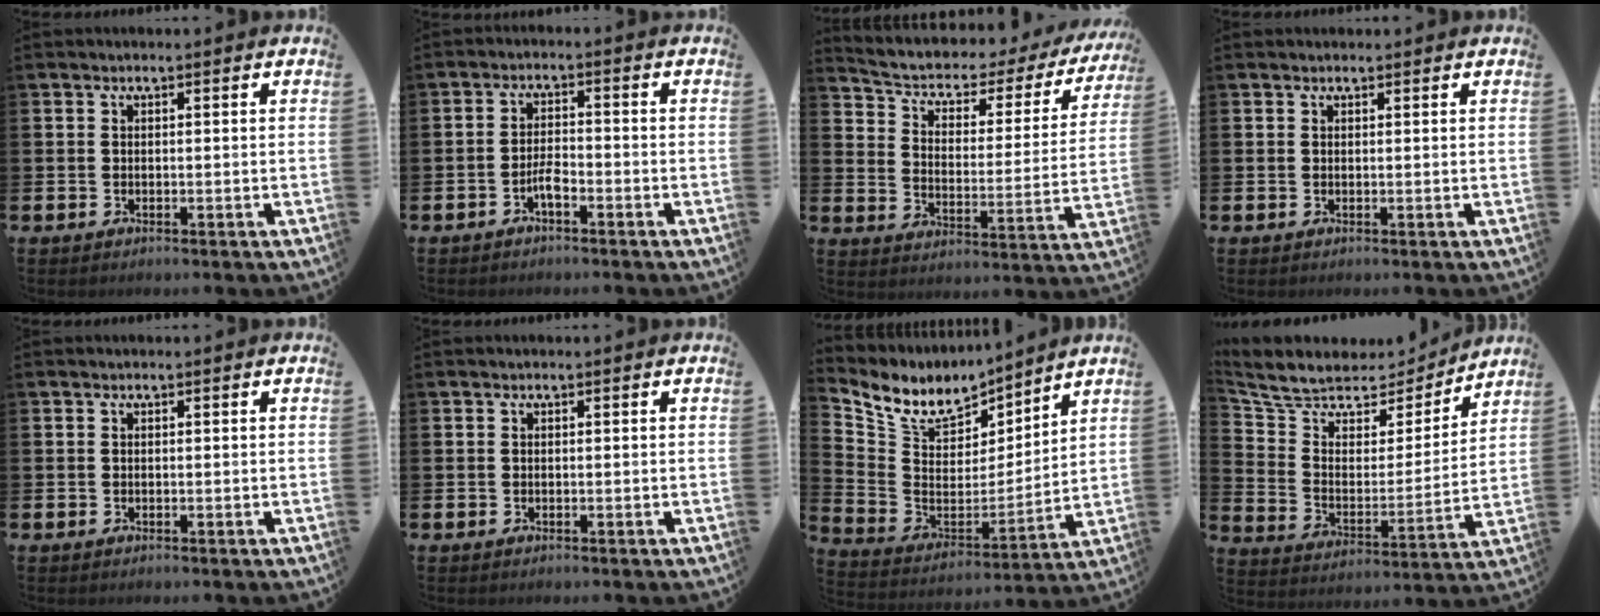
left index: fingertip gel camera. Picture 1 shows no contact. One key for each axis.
{"total": 2.3, "fx": -1.4, "fy": 0.6, "fz": 1.7, "tx": -0.041, "ty": 0.008, "tz": -0.026}
{"total": 4.5, "fx": 3.6, "fy": 2.2, "fz": 1.8, "tx": -0.063, "ty": -0.030, "tz": 0.051}
{"total": 0.6, "fx": 0.6, "fy": 0.2, "fz": 0.0, "tx": 0.007, "ty": -0.002, "tz": 0.009}
{"total": 0.0}
{"total": 0.0}
{"total": 9.2, "fx": 8.2, "fy": 3.6, "fz": 1.9, "tx": -0.094, "ty": -0.056, "tz": 0.150}
{"total": 7.3, "fx": 6.4, "fy": 3.2, "fz": 1.3, "tx": -0.076, "ty": -0.049, "tz": 0.111}